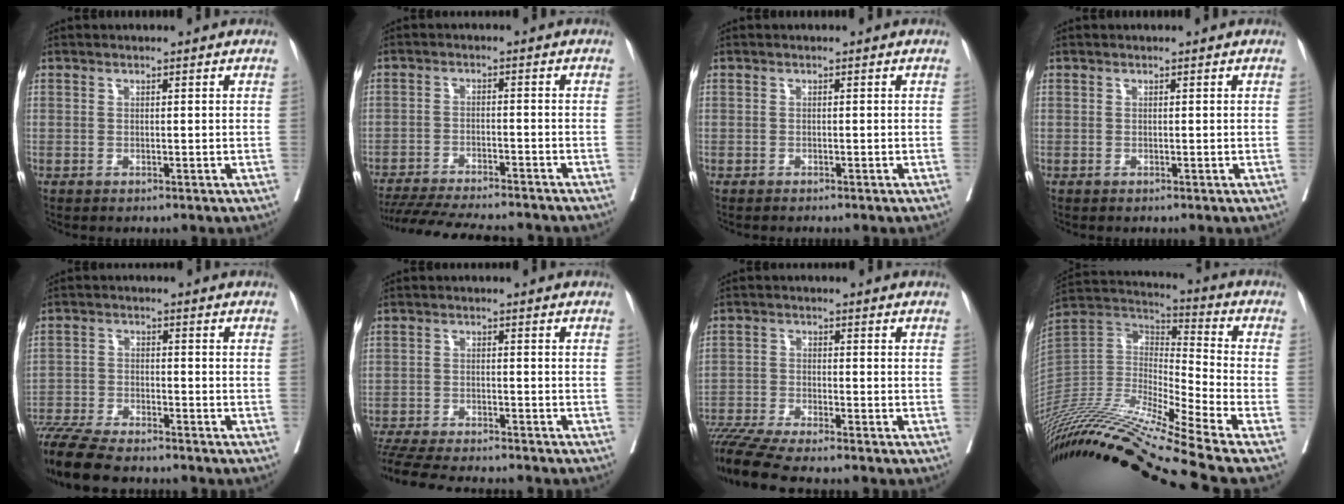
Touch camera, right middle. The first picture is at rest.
{"total": 16.3, "force": [-14.8, 2.0, 6.4], "torque": [-0.132, -0.026, -0.215]}
{"total": 1.0, "force": [-0.9, 0.0, 0.4], "torque": [-0.008, 0.000, -0.013]}
{"total": 0.0}
{"total": 12.0, "force": [-10.6, 1.6, 5.5], "torque": [-0.095, -0.023, -0.173]}
{"total": 15.1, "force": [-13.6, 1.9, 6.3], "torque": [-0.126, -0.030, -0.201]}
{"total": 11.8, "force": [-10.3, 0.0, 5.8], "torque": [-0.098, -0.025, -0.174]}
{"total": 27.2, "force": [-22.5, -2.0, 15.1], "torque": [-0.313, -0.030, -0.409]}